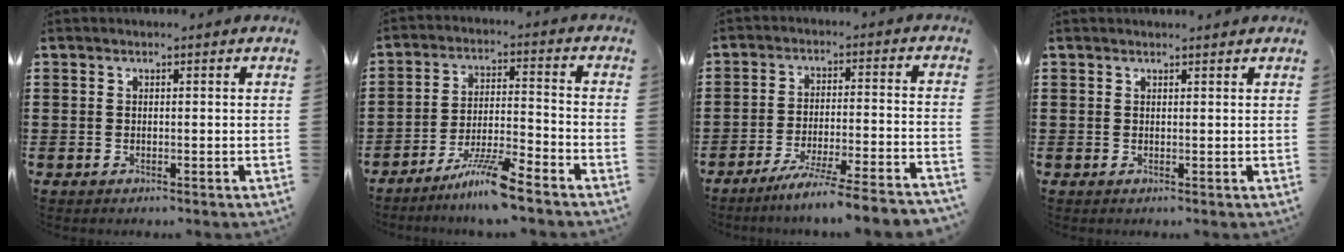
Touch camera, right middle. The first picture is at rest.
{"total": 7.4, "force": [-6.0, 0.3, 4.3], "torque": [-0.095, -0.008, -0.114]}
{"total": 7.2, "force": [-6.4, -1.2, 3.2], "torque": [-0.056, -0.015, -0.125]}
{"total": 0.5, "force": [0.5, 0.0, 0.1], "torque": [-0.004, -0.001, 0.010]}